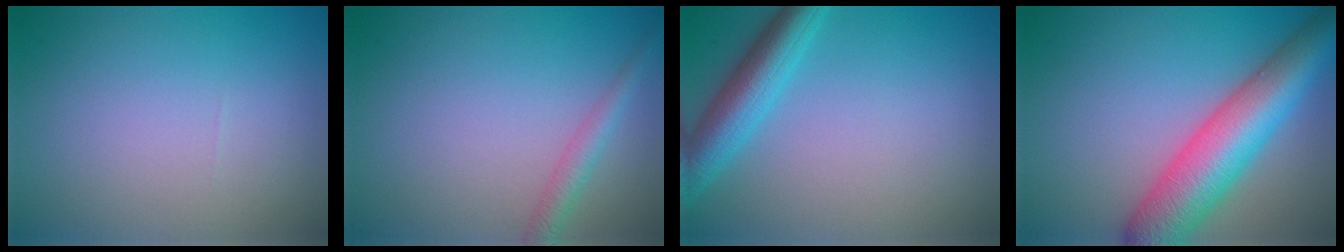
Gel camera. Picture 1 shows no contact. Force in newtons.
{"total": 2.1, "press": 2.1, "slide": 0.1}
{"total": 5.0, "press": 5.0, "slide": 0.2}
{"total": 9.3, "press": 9.3, "slide": 0.4}